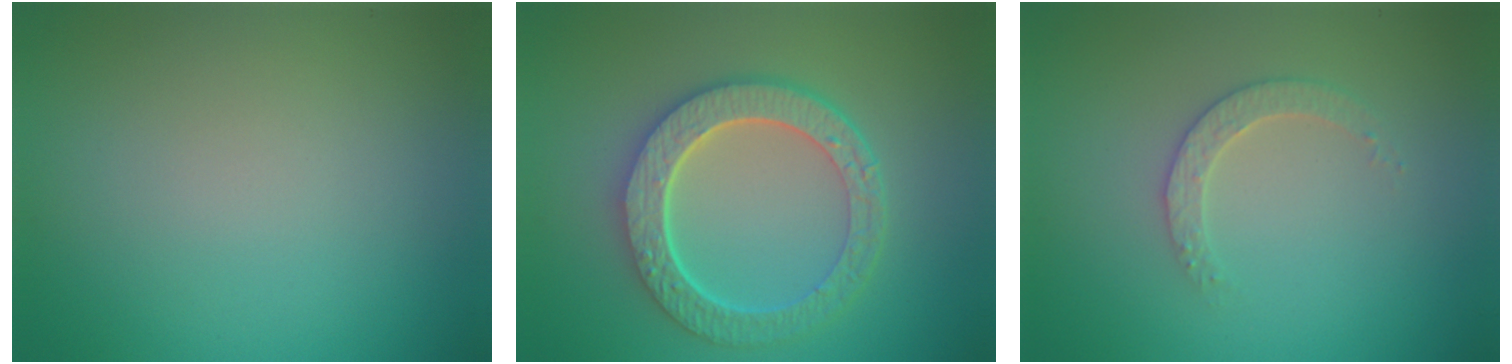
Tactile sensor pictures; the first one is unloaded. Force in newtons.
{"total": 6.7, "press": 5.3, "slide": 4.2}
{"total": 2.2, "press": 2.2, "slide": 0.6}